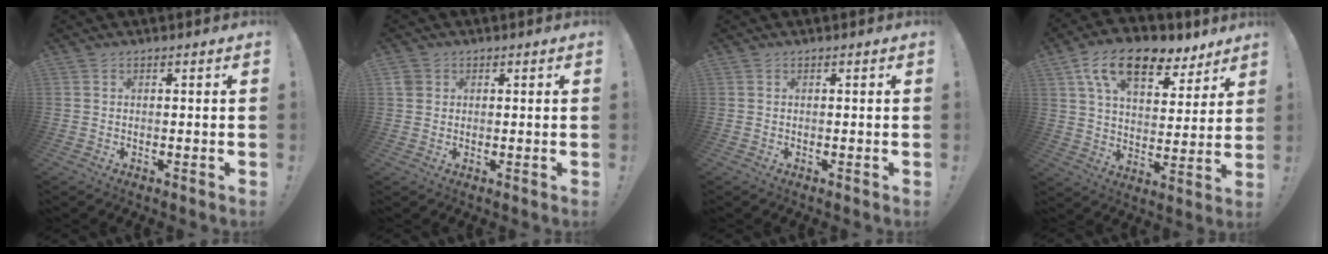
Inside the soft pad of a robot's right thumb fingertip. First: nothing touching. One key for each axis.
{"total": 3.0, "fx": 1.4, "fy": 2.5, "fz": 0.9, "tx": -0.012, "ty": 0.000, "tz": 0.028}
{"total": 0.0}
{"total": 16.7, "fx": 10.2, "fy": 8.6, "fz": 10.0, "tx": -0.168, "ty": -0.056, "tz": 0.181}